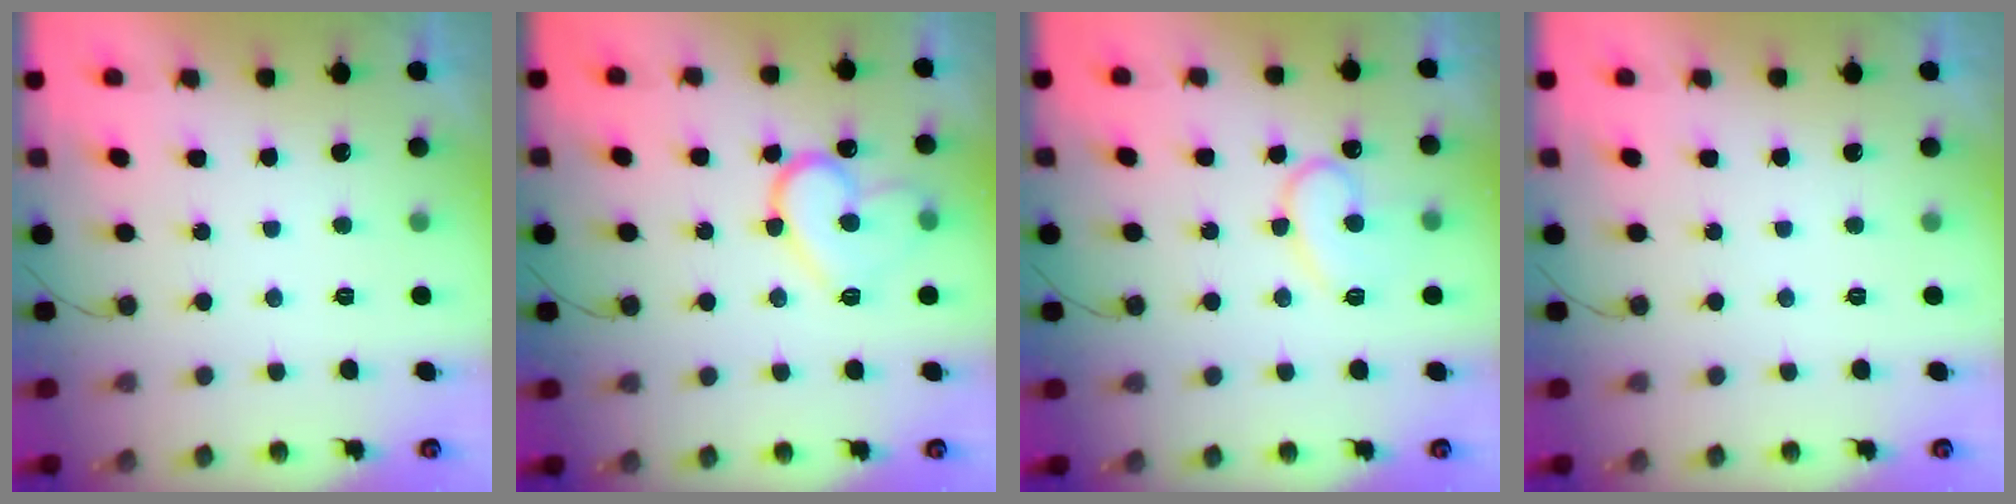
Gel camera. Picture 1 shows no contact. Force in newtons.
{"total": 14.0, "press": 13.9, "slide": 1.2}
{"total": 13.1, "press": 13.0, "slide": 1.1}
{"total": 0.0}